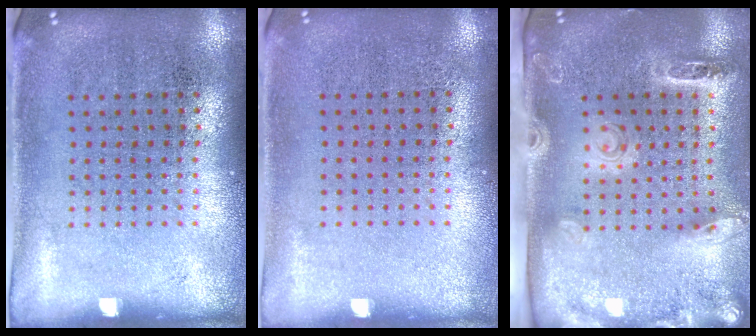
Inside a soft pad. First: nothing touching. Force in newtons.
{"total": 0.0}
{"total": 2.7, "press": 2.0, "slide": 1.8}